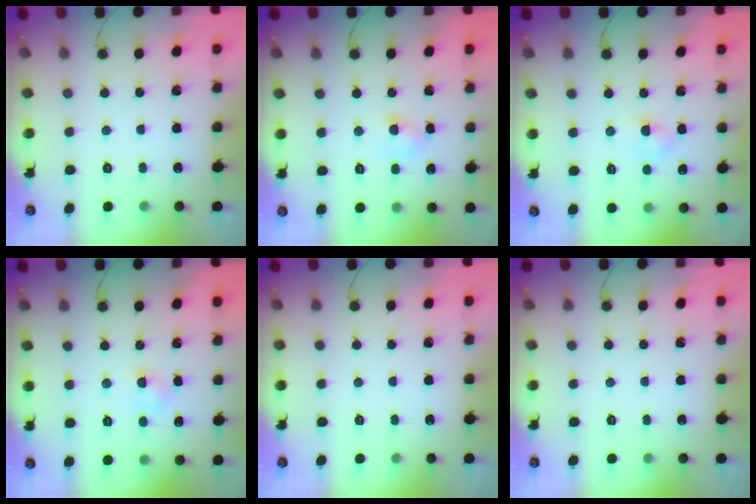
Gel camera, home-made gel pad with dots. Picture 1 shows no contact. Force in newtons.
{"total": 3.5, "press": 3.3, "slide": 1.0}
{"total": 2.8, "press": 2.6, "slide": 1.0}
{"total": 2.8, "press": 2.6, "slide": 1.0}
{"total": 0.0}
{"total": 0.0}